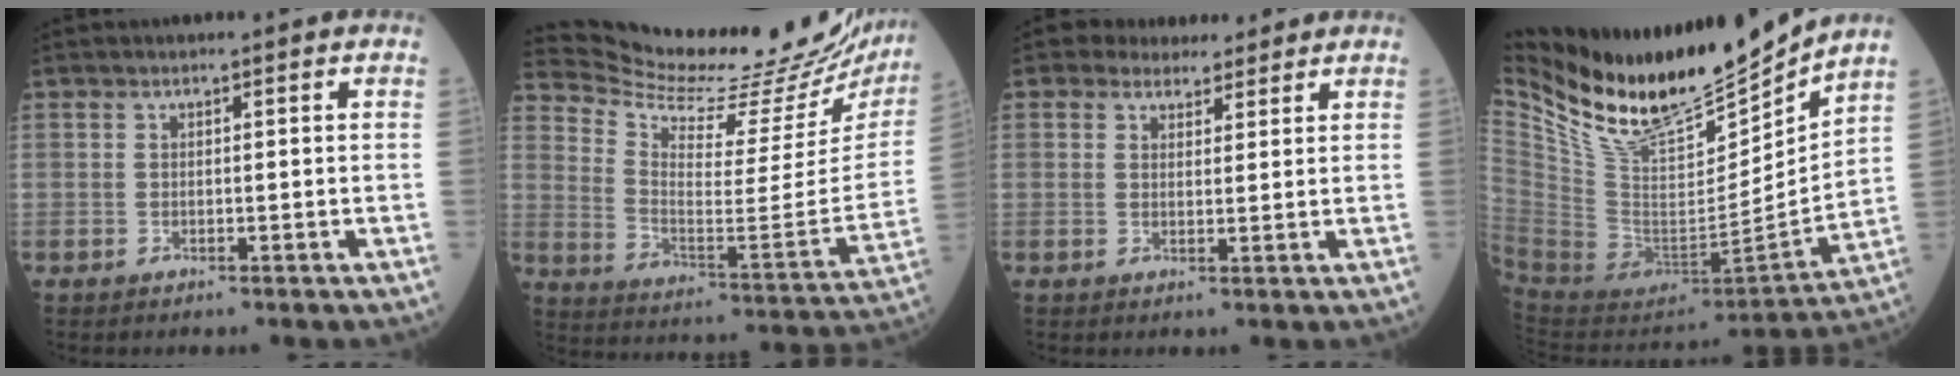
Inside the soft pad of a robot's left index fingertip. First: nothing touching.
{"total": 28.3, "force": [26.4, 4.0, 9.5], "torque": [-0.163, -0.097, 0.354]}
{"total": 5.0, "force": [4.3, 2.4, 0.9], "torque": [-0.008, 0.014, 0.059]}
{"total": 22.7, "force": [19.8, 4.1, 10.3], "torque": [-0.199, -0.041, 0.351]}